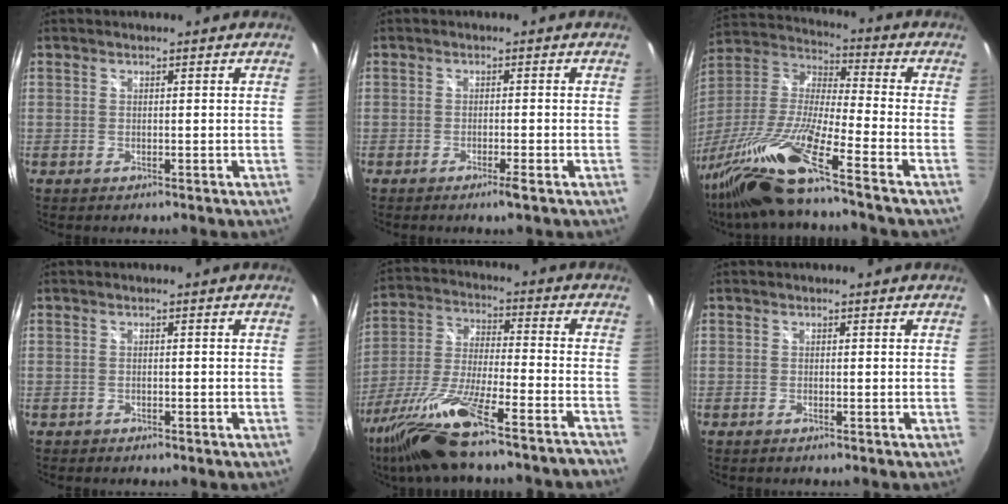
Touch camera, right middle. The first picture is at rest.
{"total": 2.1, "force": [-1.4, -0.3, 1.6], "torque": [-0.033, -0.002, -0.023]}
{"total": 19.8, "force": [-13.9, -0.5, 14.1], "torque": [-0.268, -0.047, -0.268]}
{"total": 1.0, "force": [-0.9, 0.4, 0.3], "torque": [-0.010, 0.000, -0.013]}
{"total": 19.5, "force": [-15.4, 0.9, 11.9], "torque": [-0.245, -0.043, -0.268]}
{"total": 0.6, "force": [-0.4, 0.0, 0.4], "torque": [-0.005, -0.001, -0.010]}